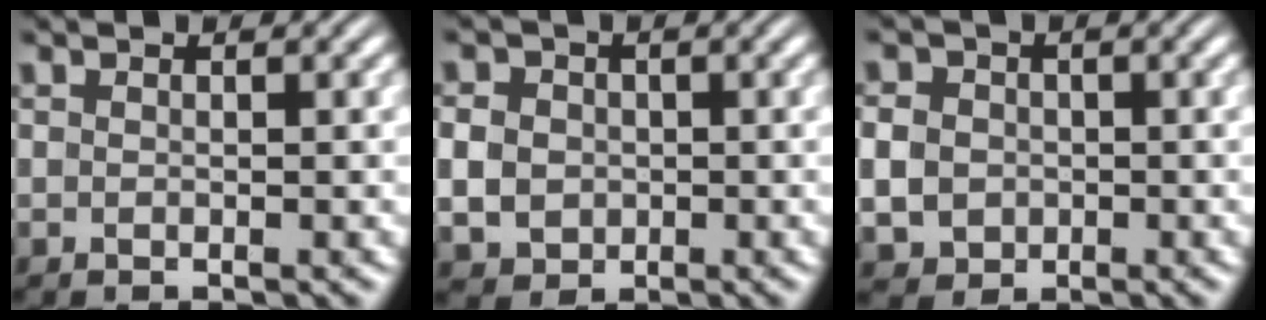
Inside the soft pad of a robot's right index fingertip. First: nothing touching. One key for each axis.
{"total": 4.5, "fx": -0.5, "fy": 4.1, "fz": 1.8, "tx": -0.045, "ty": -0.013, "tz": -0.004}
{"total": 4.7, "fx": -0.7, "fy": 4.3, "fz": 1.7, "tx": -0.048, "ty": -0.017, "tz": -0.008}